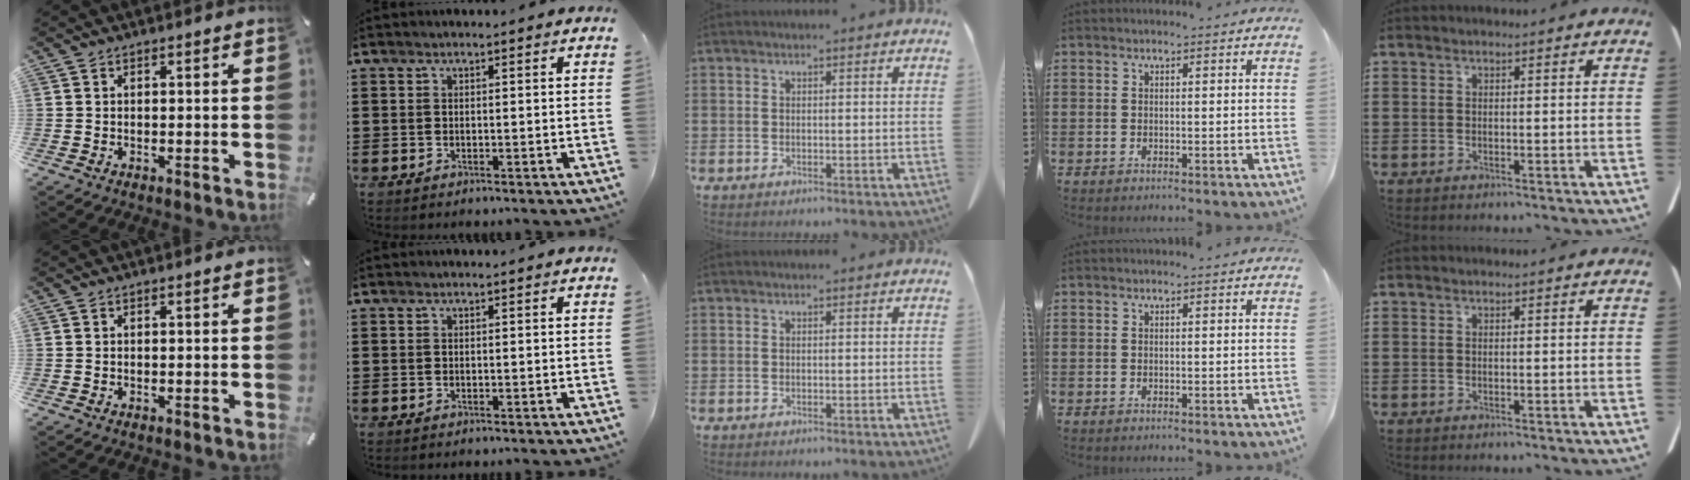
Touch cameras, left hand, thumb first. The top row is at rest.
{}